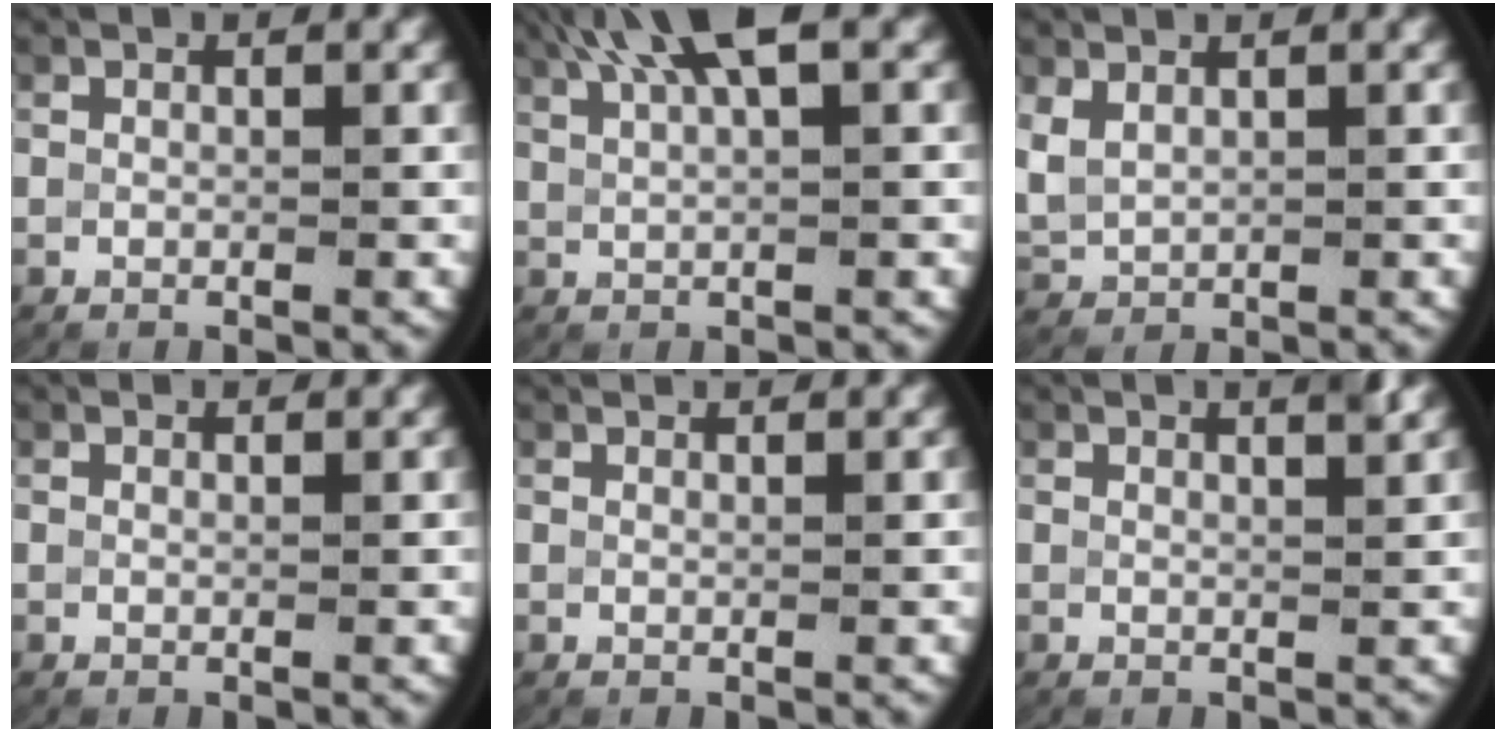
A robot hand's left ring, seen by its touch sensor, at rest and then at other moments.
{"total": 5.0, "force": [3.3, 1.0, 3.6], "torque": [-0.069, 0.011, 0.056]}
{"total": 3.3, "force": [0.4, 2.9, 1.6], "torque": [-0.062, -0.008, 0.020]}
{"total": 0.8, "force": [0.7, -0.2, 0.1], "torque": [0.000, -0.004, 0.014]}
{"total": 0.7, "force": [0.7, -0.1, 0.2], "torque": [-0.002, 0.001, 0.011]}
{"total": 2.5, "force": [1.8, 0.3, 1.8], "torque": [-0.024, -0.002, 0.028]}